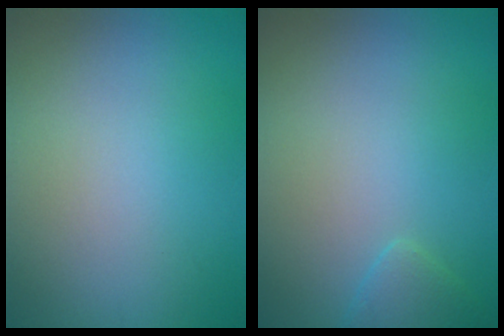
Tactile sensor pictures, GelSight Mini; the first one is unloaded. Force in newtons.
{"total": 1.7, "press": 1.7, "slide": 0.2}